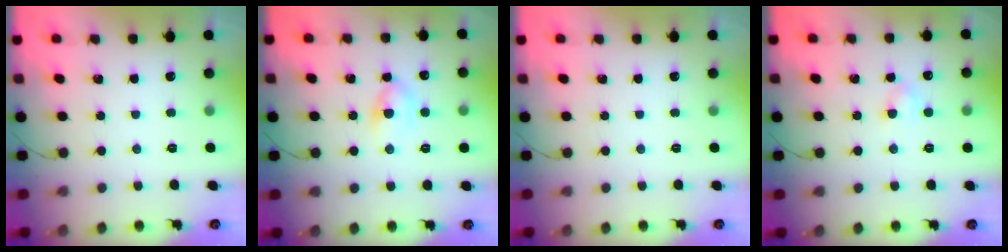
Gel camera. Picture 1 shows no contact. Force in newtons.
{"total": 5.9, "press": 5.8, "slide": 1.3}
{"total": 0.0}
{"total": 3.0, "press": 2.8, "slide": 1.0}